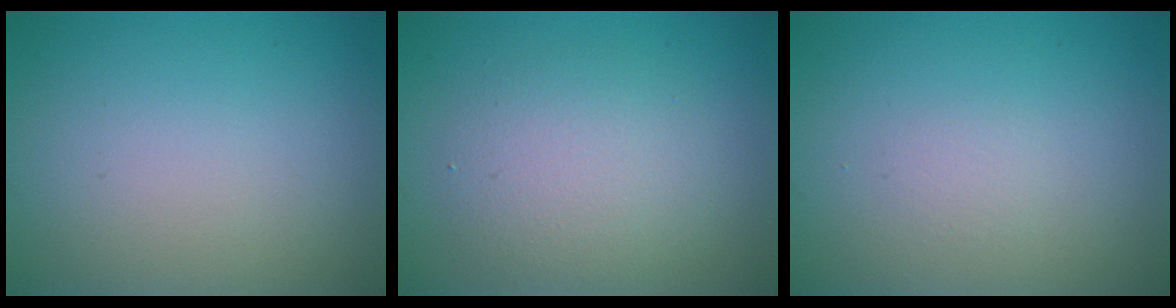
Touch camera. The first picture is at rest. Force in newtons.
{"total": 3.7, "press": 3.7, "slide": 0.1}
{"total": 0.0}